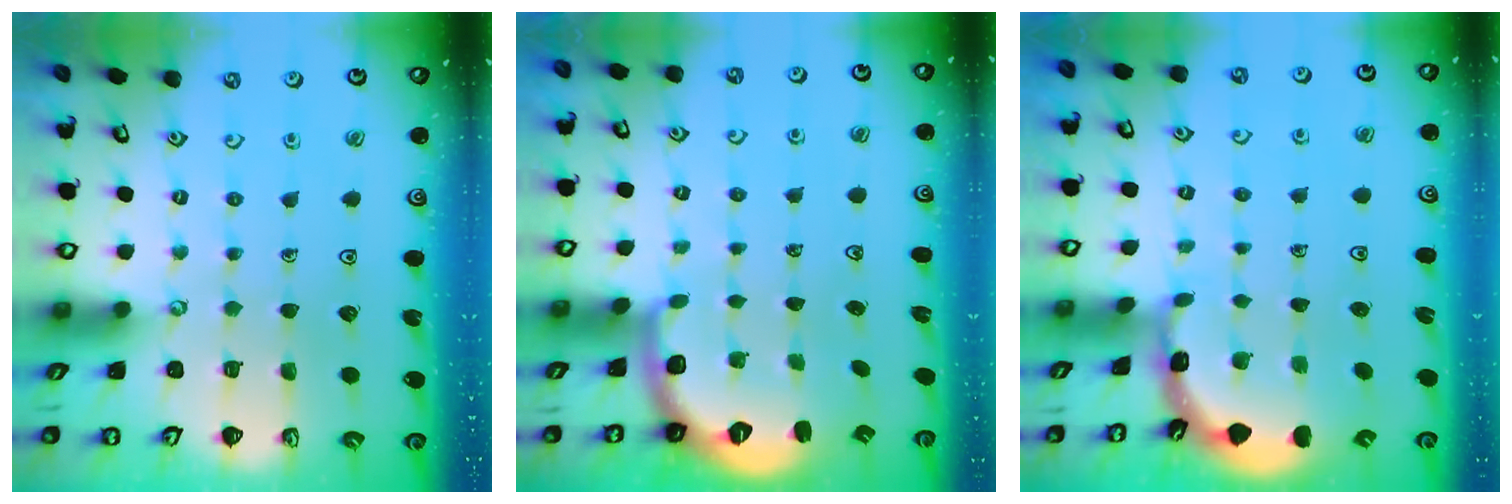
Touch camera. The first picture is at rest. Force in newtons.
{"total": 2.7, "press": 1.7, "slide": 2.1}
{"total": 1.9, "press": 1.9, "slide": 0.1}